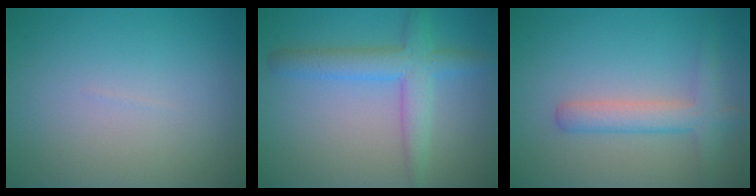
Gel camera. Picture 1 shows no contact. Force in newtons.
{"total": 4.1, "press": 4.1, "slide": 0.2}
{"total": 3.0, "press": 3.0, "slide": 0.2}